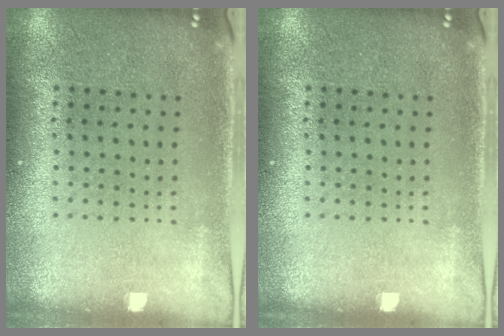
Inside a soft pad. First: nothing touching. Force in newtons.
{"total": 0.0}